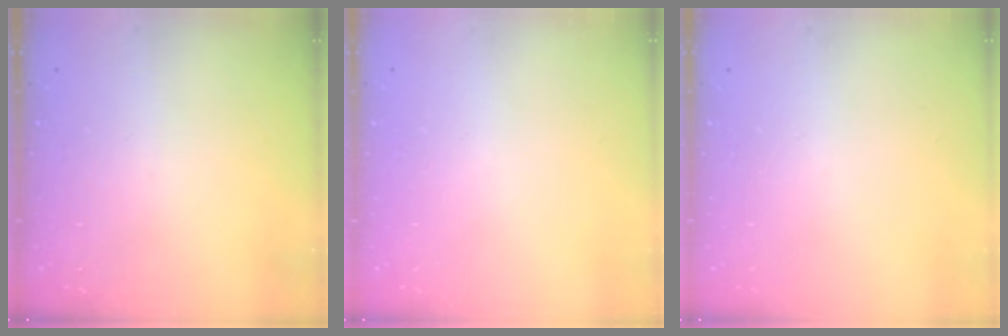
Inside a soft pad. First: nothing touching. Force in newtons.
{"total": 0.0}
{"total": 0.0}